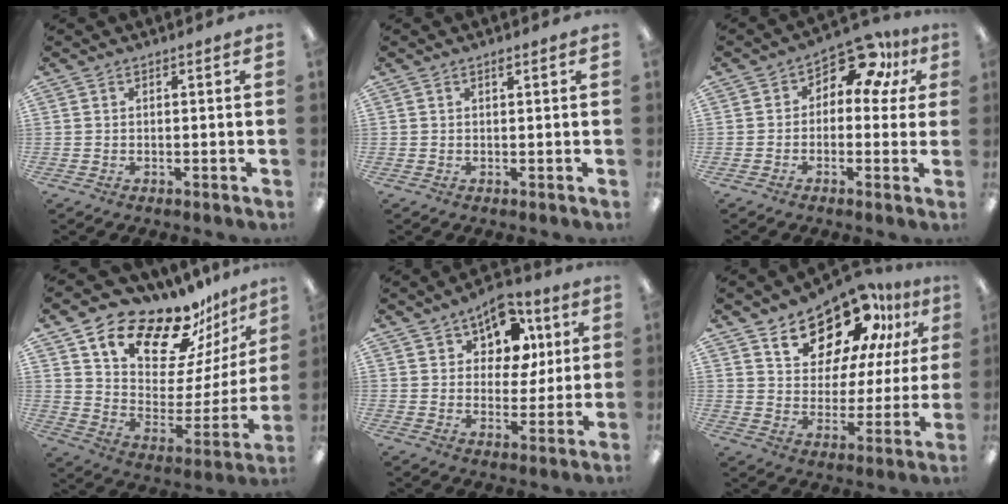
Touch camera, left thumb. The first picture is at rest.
{"total": 0.9, "force": [0.7, 0.2, 0.5], "torque": [-0.005, -0.002, 0.010]}
{"total": 9.8, "force": [5.0, 5.5, 6.5], "torque": [-0.089, -0.024, 0.085]}
{"total": 18.3, "force": [15.5, 7.0, 6.6], "torque": [-0.121, -0.123, 0.269]}
{"total": 11.7, "force": [6.5, 7.6, 6.0], "torque": [-0.090, -0.024, 0.116]}
{"total": 17.6, "force": [13.9, 8.3, 6.9], "torque": [-0.124, -0.096, 0.248]}